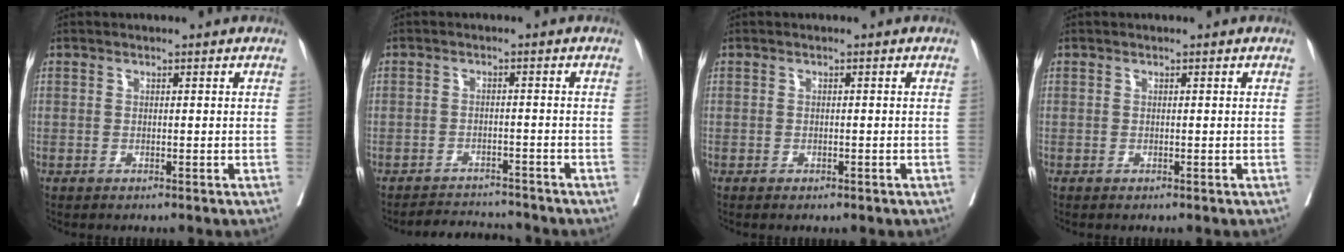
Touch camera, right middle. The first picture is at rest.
{"total": 4.8, "force": [-4.7, 0.8, -0.3], "torque": [0.002, 0.000, -0.075]}
{"total": 1.8, "force": [-1.3, 0.8, 1.0], "torque": [-0.018, -0.005, -0.012]}
{"total": 0.0}